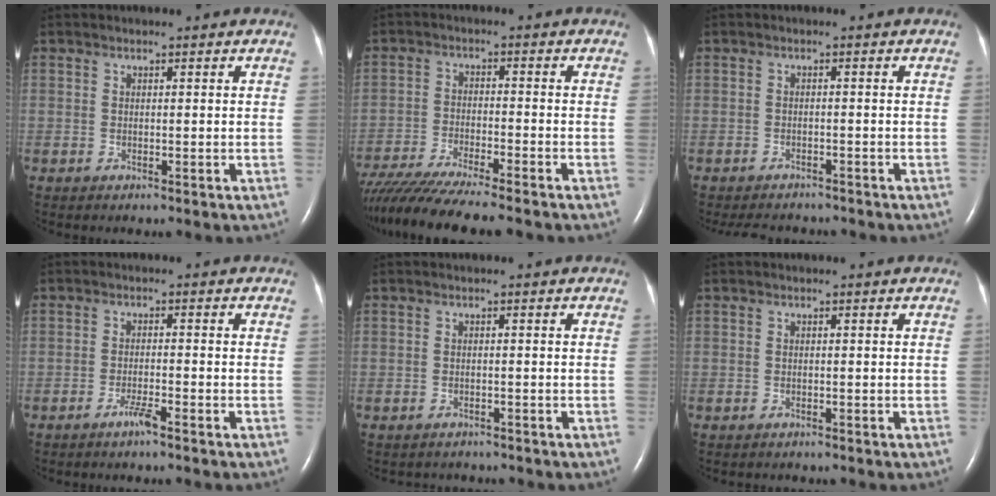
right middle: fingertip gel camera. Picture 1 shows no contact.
{"total": 14.9, "force": [-13.0, 0.5, 7.4], "torque": [-0.128, -0.032, -0.211]}
{"total": 6.8, "force": [-6.2, 2.0, 1.7], "torque": [-0.025, -0.008, -0.081]}
{"total": 2.4, "force": [-1.8, -0.2, 1.5], "torque": [-0.035, -0.003, -0.034]}
{"total": 2.6, "force": [-2.3, 1.1, 0.0], "torque": [-0.006, -0.002, -0.031]}
{"total": 0.9, "force": [-0.8, 0.3, 0.2], "torque": [-0.009, -0.002, -0.011]}